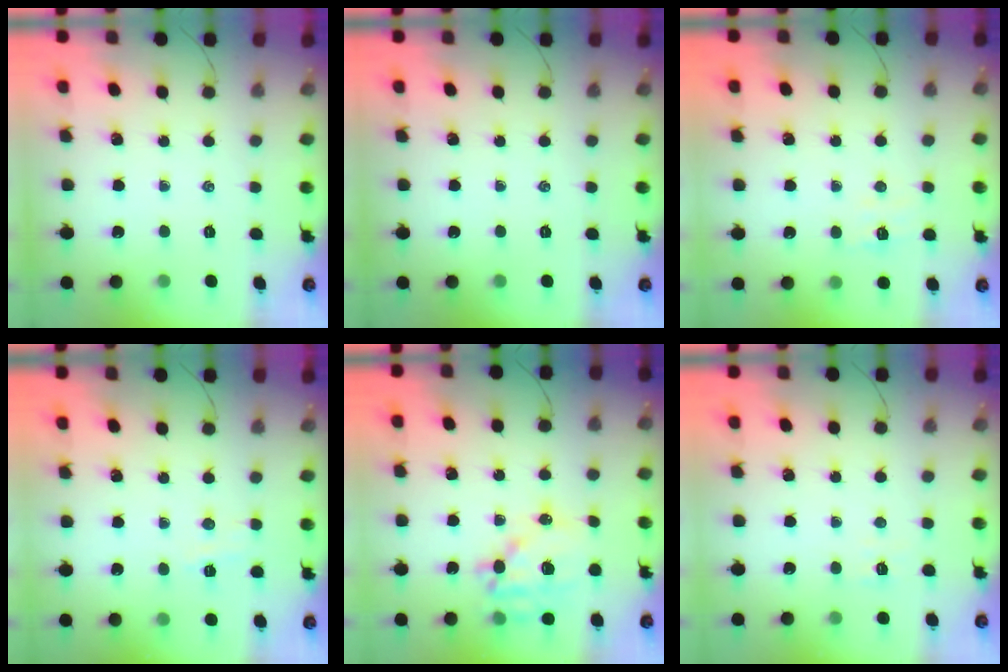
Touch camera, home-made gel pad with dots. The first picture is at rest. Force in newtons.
{"total": 0.0}
{"total": 6.5, "press": 6.4, "slide": 1.0}
{"total": 3.5, "press": 3.4, "slide": 0.9}
{"total": 16.1, "press": 15.8, "slide": 3.4}
{"total": 2.8, "press": 2.7, "slide": 0.8}